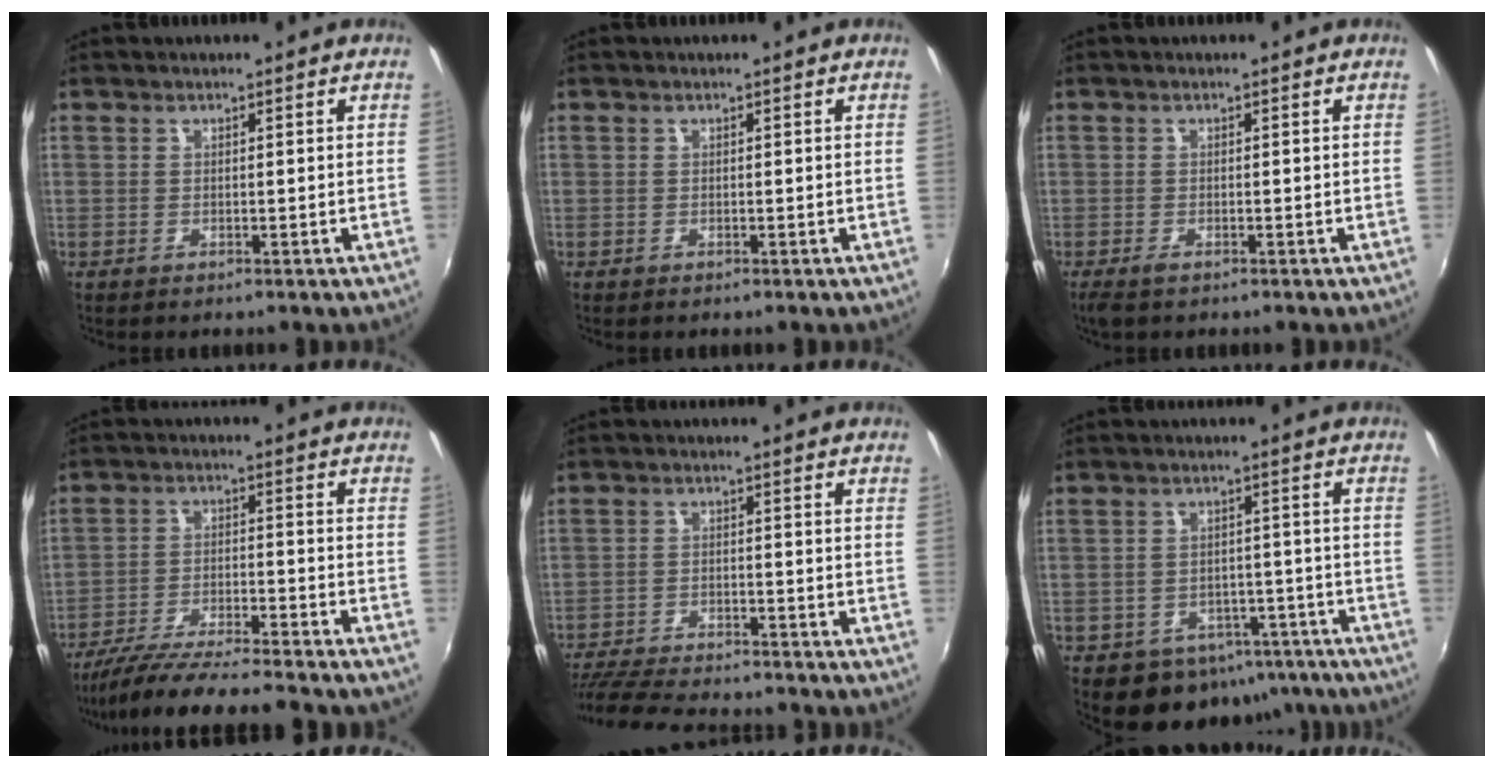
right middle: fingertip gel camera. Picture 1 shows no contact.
{"total": 0.0}
{"total": 2.0, "force": [-1.4, 0.5, 1.3], "torque": [-0.025, -0.008, -0.024]}
{"total": 17.0, "force": [-15.2, 0.2, 7.6], "torque": [-0.152, -0.033, -0.243]}
{"total": 14.0, "force": [-12.5, 2.2, 5.8], "torque": [-0.132, -0.024, -0.200]}
{"total": 12.9, "force": [-8.2, 8.8, 4.6], "torque": [-0.096, 0.020, -0.080]}